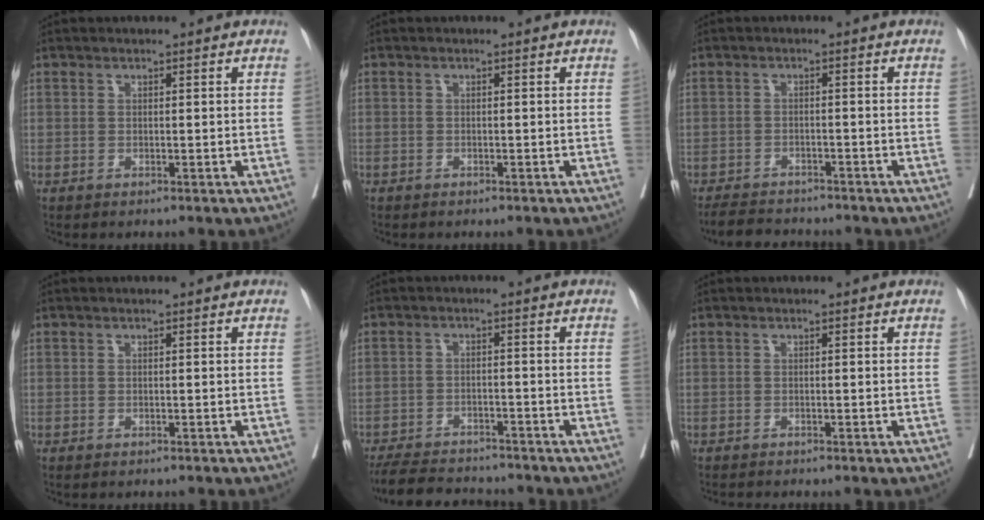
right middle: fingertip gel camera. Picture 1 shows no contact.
{"total": 0.7, "force": [-0.4, 0.5, -0.1], "torque": [-0.009, 0.004, -0.007]}
{"total": 5.9, "force": [-5.6, 1.3, 1.4], "torque": [-0.019, -0.014, -0.086]}
{"total": 2.5, "force": [-2.3, 0.4, 0.9], "torque": [-0.015, -0.006, -0.028]}
{"total": 10.1, "force": [-9.3, 2.3, 3.0], "torque": [-0.051, -0.006, -0.138]}
{"total": 1.7, "force": [-1.6, -0.2, 0.4], "torque": [-0.008, -0.005, -0.021]}